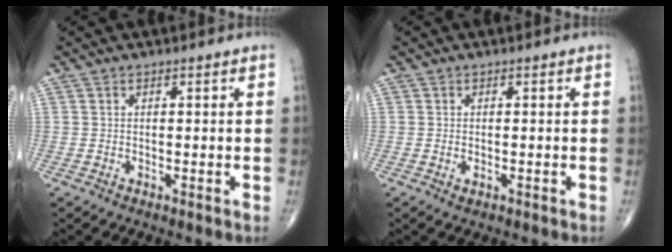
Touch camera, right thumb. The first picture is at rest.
{"total": 0.9, "force": [-0.2, 0.5, 0.6], "torque": [-0.008, 0.001, -0.002]}